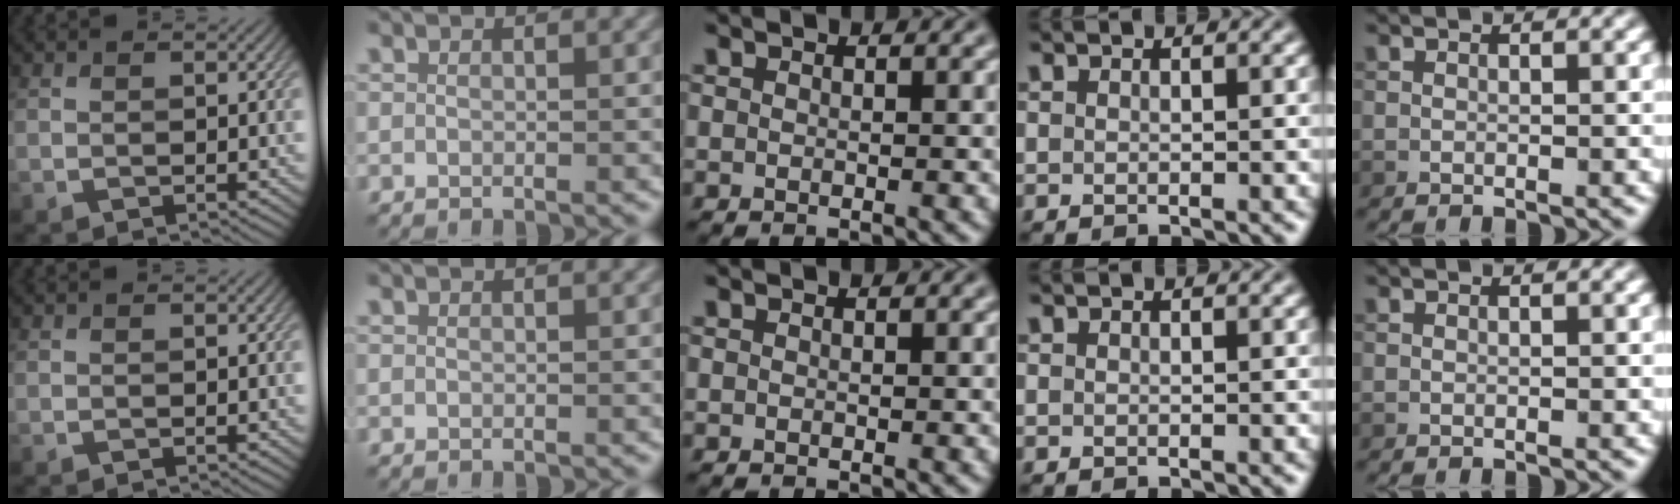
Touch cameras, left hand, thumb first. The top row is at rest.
{}